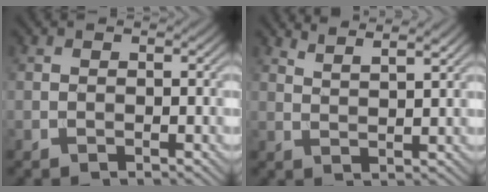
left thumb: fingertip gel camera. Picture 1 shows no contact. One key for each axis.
{"total": 4.8, "fx": 3.9, "fy": 0.7, "fz": 2.7, "tx": -0.032, "ty": 0.002, "tz": 0.064}